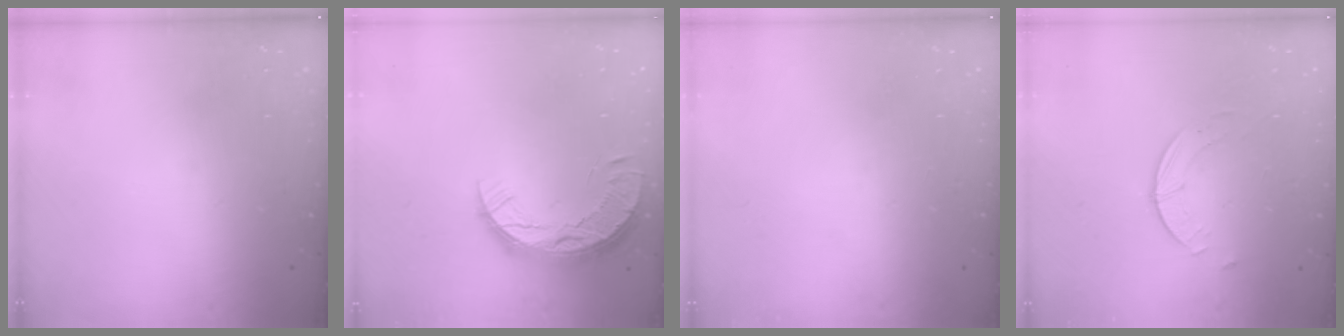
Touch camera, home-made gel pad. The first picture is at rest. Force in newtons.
{"total": 11.8, "press": 11.8, "slide": 1.0}
{"total": 0.0}
{"total": 2.5, "press": 2.5, "slide": 0.3}